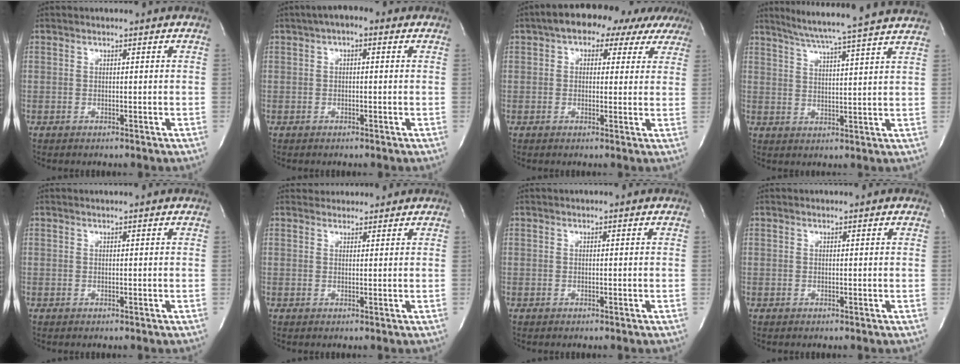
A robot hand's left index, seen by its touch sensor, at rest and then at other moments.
{"total": 3.3, "force": [1.0, 1.6, 2.7], "torque": [-0.048, 0.008, 0.007]}
{"total": 9.7, "force": [6.3, 5.2, 5.3], "torque": [-0.057, 0.031, 0.071]}
{"total": 17.0, "force": [15.1, -1.6, 7.6], "torque": [-0.134, -0.020, 0.194]}
{"total": 1.9, "force": [1.7, -0.2, 0.7], "torque": [-0.014, 0.009, 0.021]}
{"total": 3.8, "force": [3.7, 1.1, 0.0], "torque": [-0.003, 0.018, 0.051]}
{"total": 1.1, "force": [0.9, 0.0, 0.5], "torque": [-0.009, 0.012, 0.012]}
{"total": 1.2, "force": [1.1, 0.2, 0.5], "torque": [-0.014, 0.005, 0.011]}